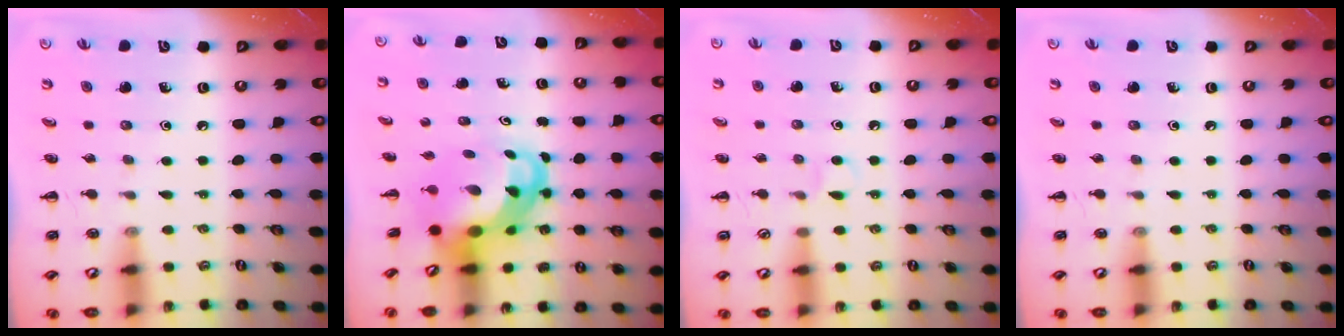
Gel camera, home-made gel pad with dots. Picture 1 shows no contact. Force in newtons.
{"total": 6.4, "press": 6.1, "slide": 1.8}
{"total": 3.3, "press": 3.1, "slide": 1.1}
{"total": 0.0}